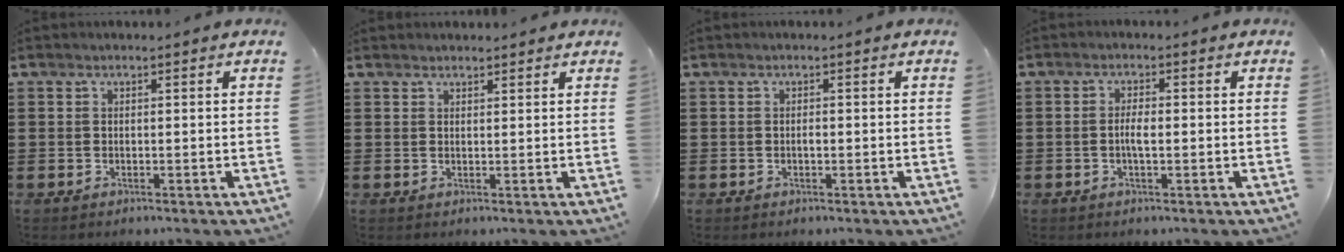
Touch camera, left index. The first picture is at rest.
{"total": 1.2, "force": [1.2, 0.3, 0.1], "torque": [-0.004, 0.001, 0.024]}
{"total": 0.7, "force": [-0.2, 0.2, 0.6], "torque": [-0.015, -0.004, -0.002]}
{"total": 2.8, "force": [-0.4, 0.6, 2.7], "torque": [-0.055, -0.003, -0.010]}